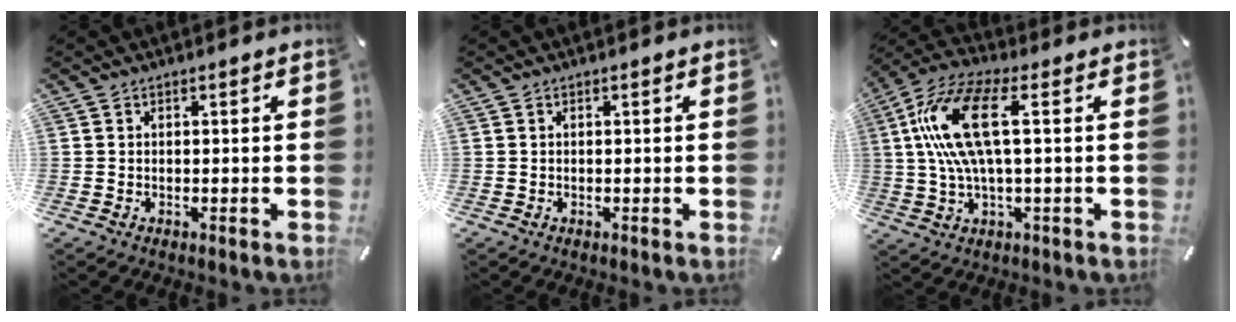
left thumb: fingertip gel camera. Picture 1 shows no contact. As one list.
[{"total": 0.0}, {"total": 15.0, "force": [2.5, 5.7, 13.6], "torque": [-0.292, -0.009, 0.037]}]